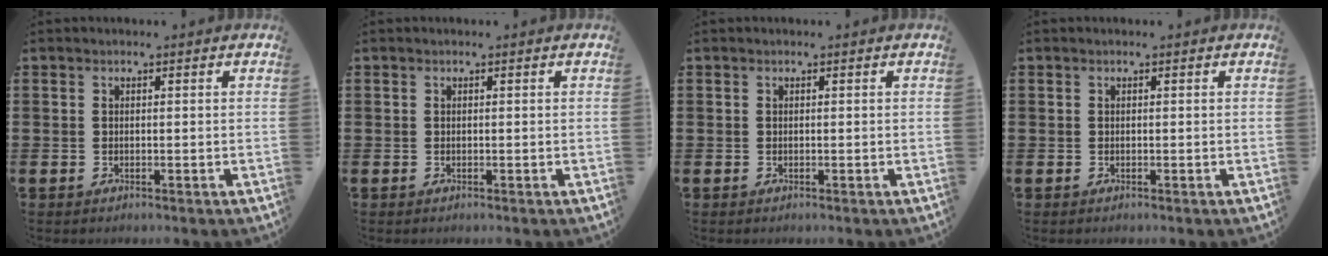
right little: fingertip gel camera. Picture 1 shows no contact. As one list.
[{"total": 0.0}, {"total": 0.0}, {"total": 0.0}]